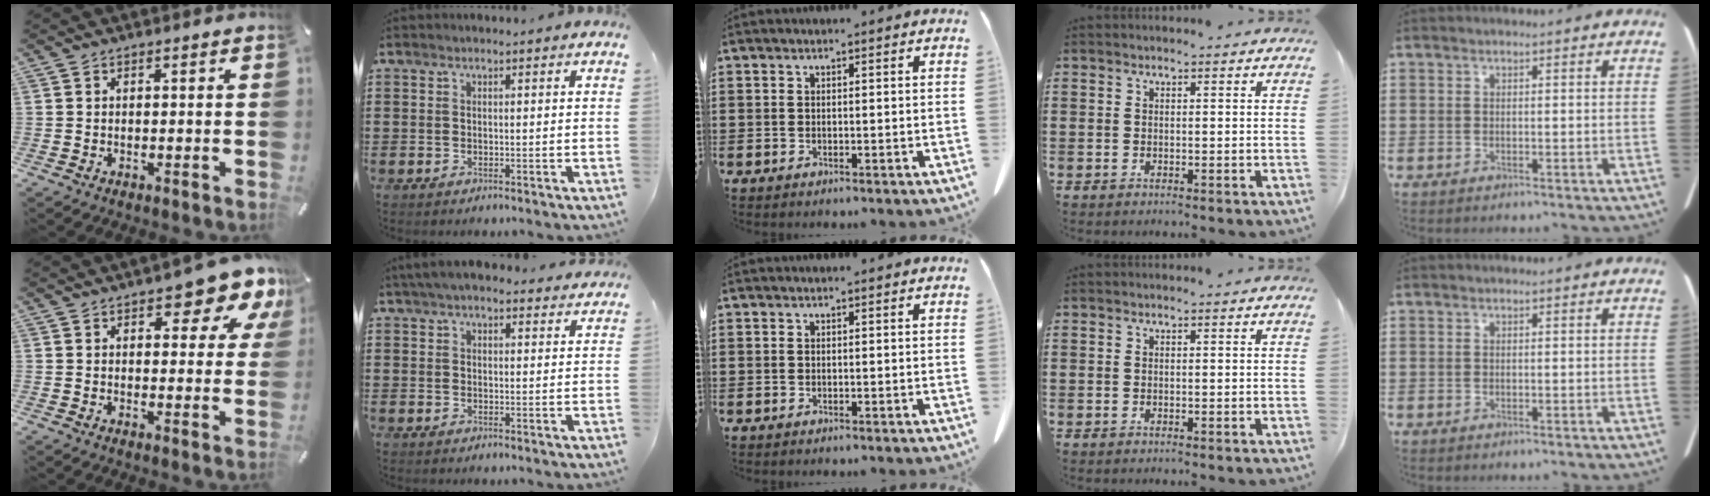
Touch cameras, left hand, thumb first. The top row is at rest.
{"thumb": {"total": 9.5, "force": [6.0, 3.9, 6.2], "torque": [-0.068, -0.038, 0.096]}, "index": {"total": 4.1, "force": [3.6, 1.1, 1.6], "torque": [-0.041, -0.001, 0.068]}}